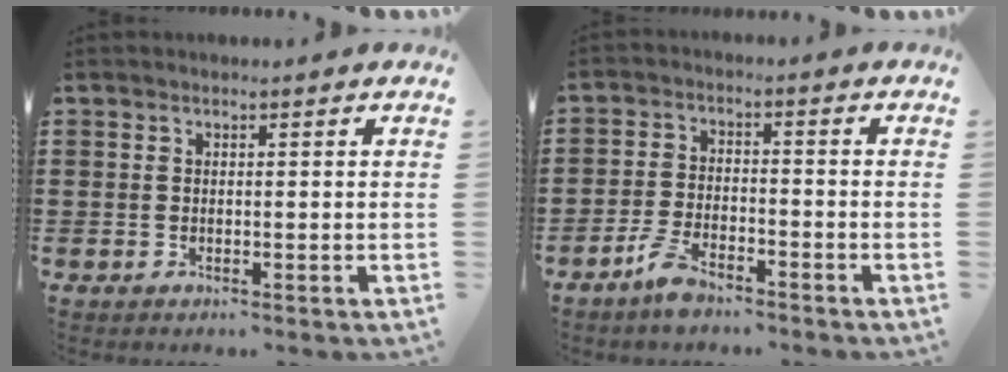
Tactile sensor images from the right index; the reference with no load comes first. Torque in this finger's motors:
{"motor_torque": [0.44, -0.37, 0.11, 0.08]}